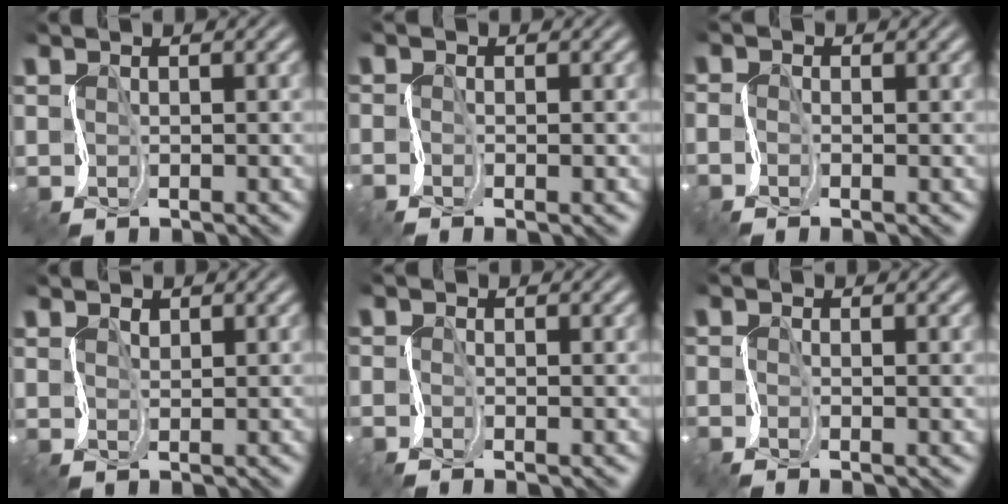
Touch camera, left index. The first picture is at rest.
{"total": 1.1, "force": [-0.2, 0.2, 1.1], "torque": [-0.006, 0.009, -0.018]}
{"total": 1.0, "force": [-0.4, 0.2, 0.8], "torque": [-0.007, 0.006, -0.014]}
{"total": 0.8, "force": [0.8, -0.1, 0.0], "torque": [0.002, 0.006, 0.013]}
{"total": 0.9, "force": [-0.3, 0.1, 0.9], "torque": [-0.004, 0.007, -0.018]}
{"total": 1.5, "force": [-0.1, 0.3, 1.5], "torque": [-0.008, 0.005, -0.018]}